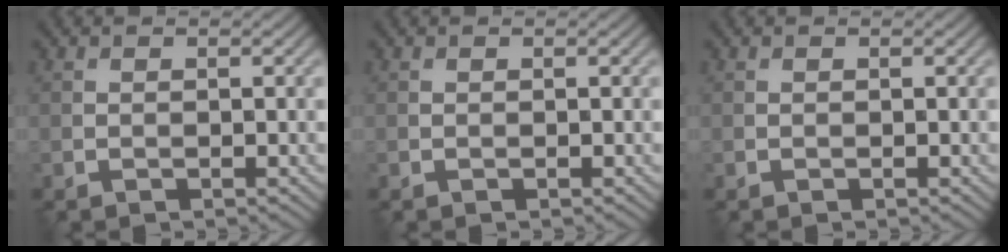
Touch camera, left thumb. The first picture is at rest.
{"total": 0.0}
{"total": 0.0}